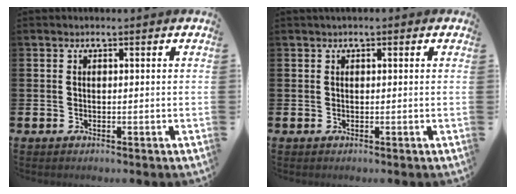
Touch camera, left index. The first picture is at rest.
{"total": 0.5, "force": [0.3, 0.3, 0.3], "torque": [-0.005, 0.006, 0.003]}